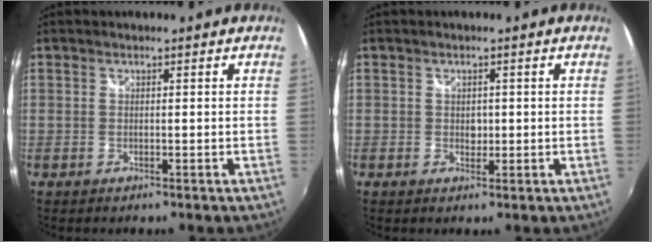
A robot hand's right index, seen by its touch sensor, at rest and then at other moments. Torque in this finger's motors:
{"motor_torque": [0.18, 0.58, 0.00, 0.01]}